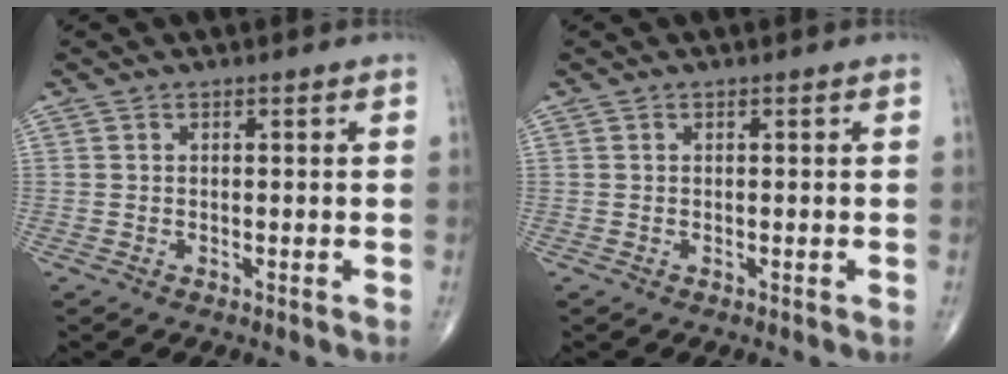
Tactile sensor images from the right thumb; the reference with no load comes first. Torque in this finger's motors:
{"motor_torque": [0.00, 0.00, -0.01, -0.02, 0.00]}